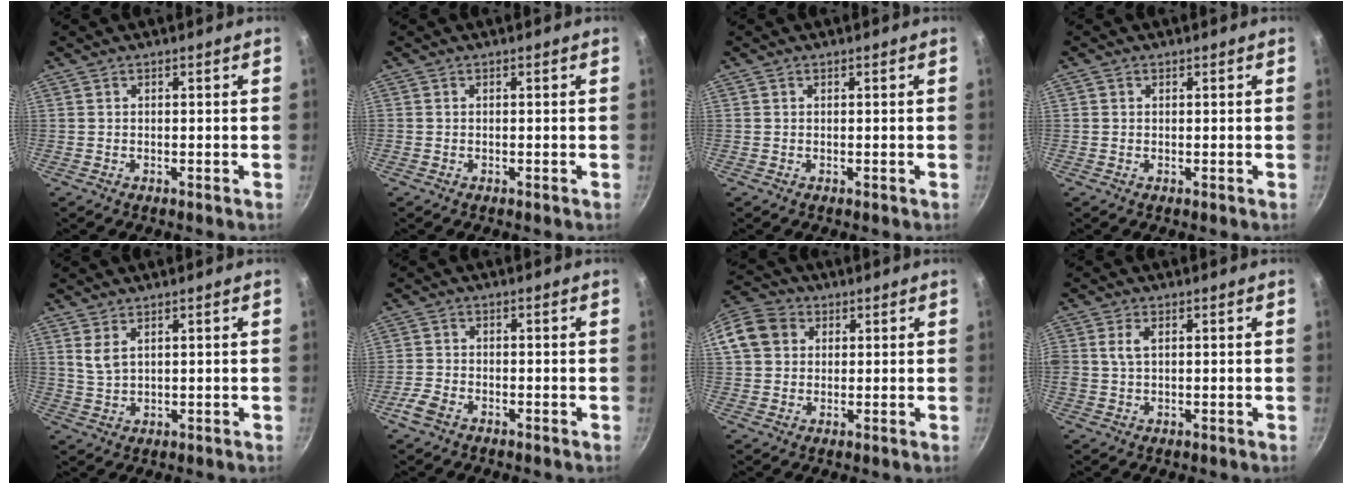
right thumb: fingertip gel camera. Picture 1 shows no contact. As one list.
[{"total": 0.0}, {"total": 0.0}, {"total": 0.5, "force": [0.1, 0.5, 0.1], "torque": [0.001, 0.000, -0.001]}, {"total": 3.7, "force": [1.8, 1.9, 2.6], "torque": [-0.049, -0.013, 0.040]}, {"total": 3.7, "force": [-2.3, 2.1, 2.0], "torque": [-0.049, 0.015, -0.052]}, {"total": 10.6, "force": [2.4, 9.0, 5.0], "torque": [-0.084, 0.022, 0.030]}, {"total": 3.5, "force": [0.9, 2.0, 2.8], "torque": [-0.055, 0.005, 0.015]}]